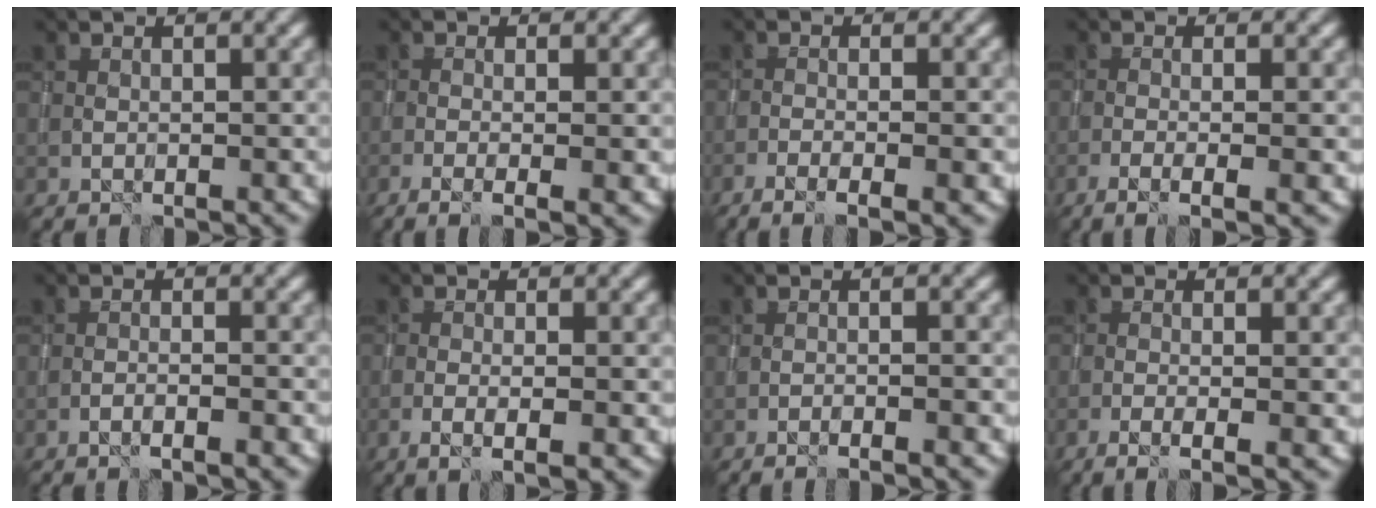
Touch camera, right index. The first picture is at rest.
{"total": 3.8, "force": [-1.0, 1.2, 3.5], "torque": [-0.050, -0.004, -0.019]}
{"total": 4.6, "force": [-2.2, 1.3, 3.8], "torque": [-0.053, 0.001, -0.039]}
{"total": 4.8, "force": [-1.4, 1.4, 4.4], "torque": [-0.061, -0.005, -0.028]}
{"total": 2.3, "force": [-1.4, 0.4, 1.8], "torque": [-0.033, 0.015, -0.027]}
{"total": 3.4, "force": [-1.1, 0.9, 3.1], "torque": [-0.052, -0.003, -0.023]}
{"total": 3.3, "force": [-1.6, 0.8, 2.8], "torque": [-0.023, 0.018, -0.031]}
{"total": 4.0, "force": [-1.2, 1.2, 3.6], "torque": [-0.050, -0.003, -0.026]}